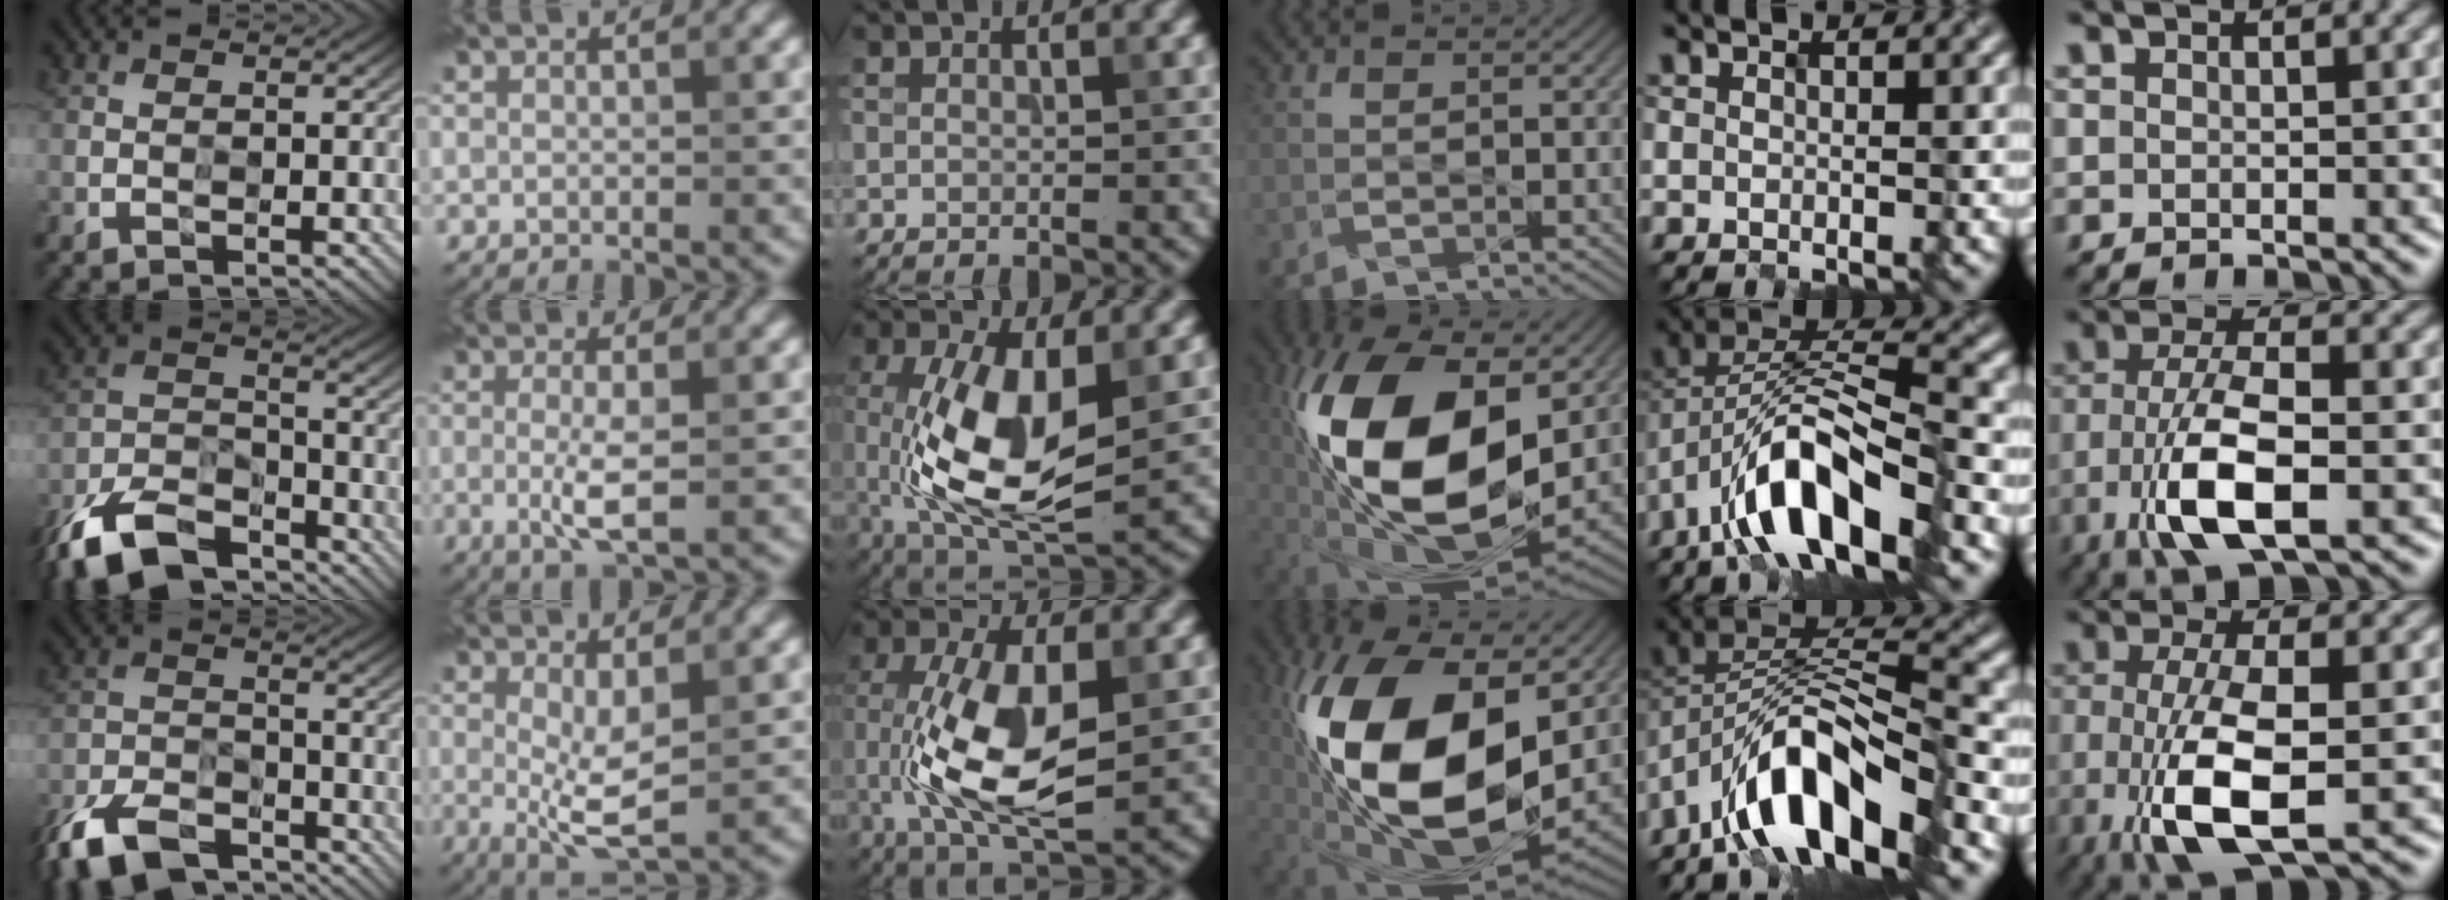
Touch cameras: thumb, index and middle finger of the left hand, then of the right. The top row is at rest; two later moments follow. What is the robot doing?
{"motion": "insert", "object": "pen cap and body"}